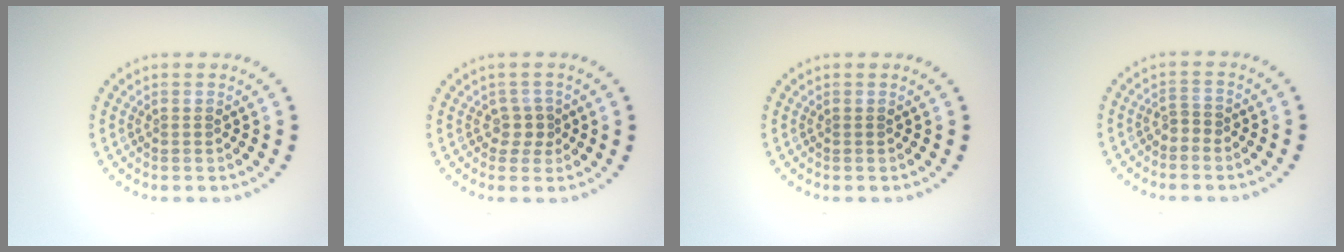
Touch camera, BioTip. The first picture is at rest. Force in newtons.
{"total": 1.7, "press": 1.2, "slide": 1.2}
{"total": 0.0}
{"total": 0.9, "press": 0.8, "slide": 0.5}